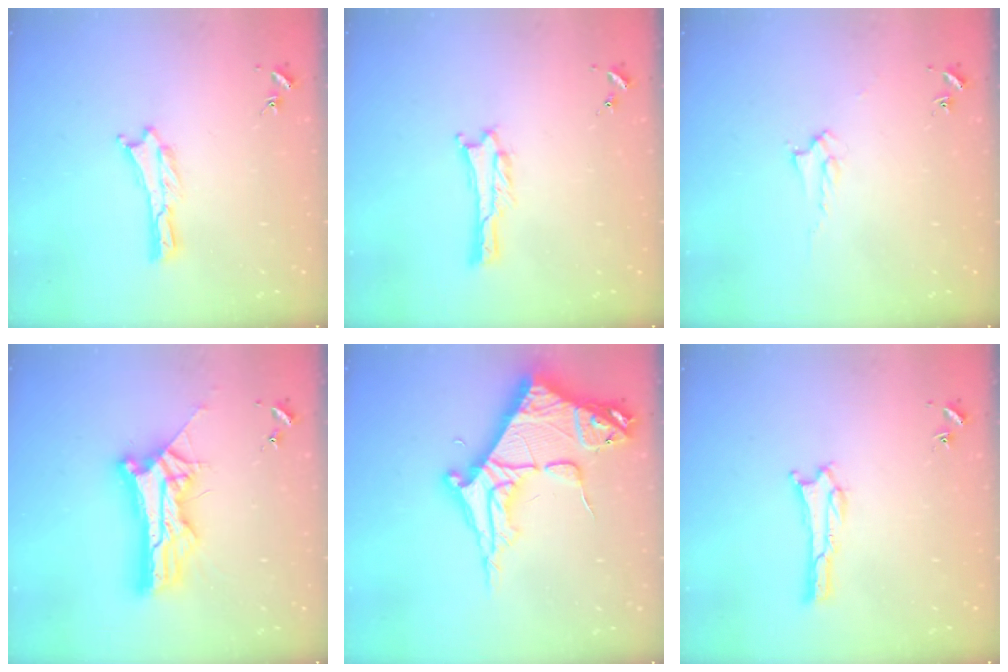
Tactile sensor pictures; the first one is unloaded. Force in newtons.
{"total": 0.9, "press": 0.9, "slide": 0.1}
{"total": 2.0, "press": 2.0, "slide": 0.2}
{"total": 12.6, "press": 12.6, "slide": 1.2}
{"total": 10.6, "press": 10.5, "slide": 1.3}
{"total": 1.3, "press": 1.3, "slide": 0.4}